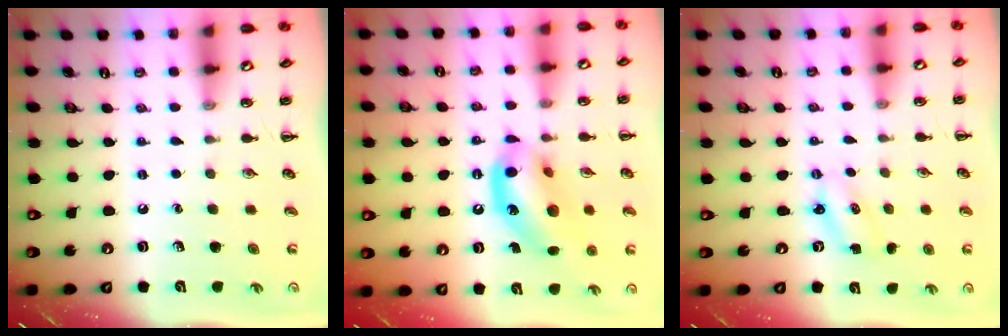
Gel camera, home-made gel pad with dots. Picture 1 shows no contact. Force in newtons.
{"total": 15.2, "press": 14.7, "slide": 3.8}
{"total": 2.4, "press": 2.3, "slide": 0.6}